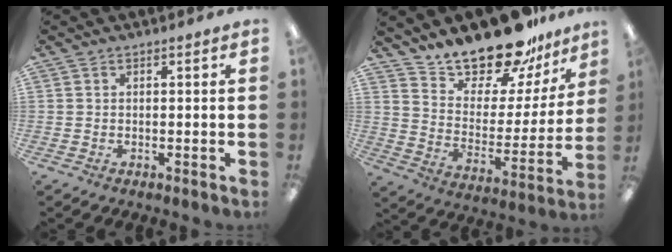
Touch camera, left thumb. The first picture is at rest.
{"total": 19.6, "force": [17.6, 6.0, 6.1], "torque": [-0.104, -0.142, 0.309]}